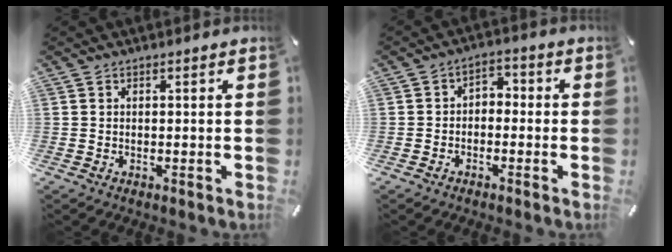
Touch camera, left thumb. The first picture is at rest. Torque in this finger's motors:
{"motor_torque": [0.00, 0.01, -0.04, 0.04, 0.02]}